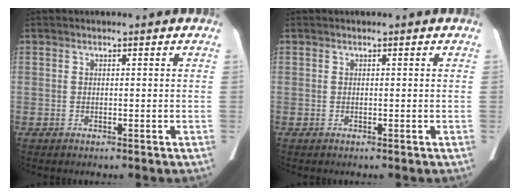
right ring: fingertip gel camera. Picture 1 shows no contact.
{"total": 0.0}